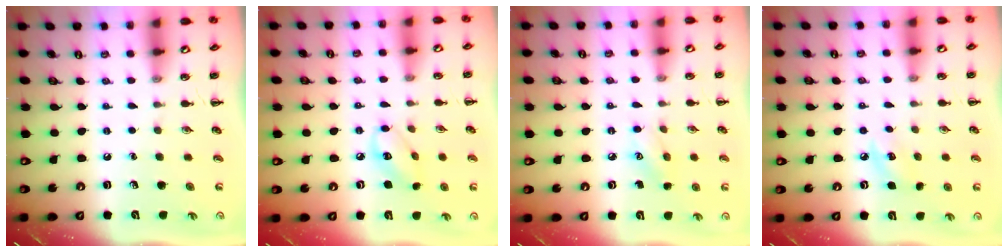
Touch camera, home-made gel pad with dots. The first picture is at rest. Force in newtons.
{"total": 6.3, "press": 6.3, "slide": 0.8}
{"total": 5.7, "press": 5.6, "slide": 1.2}
{"total": 6.6, "press": 6.4, "slide": 1.5}